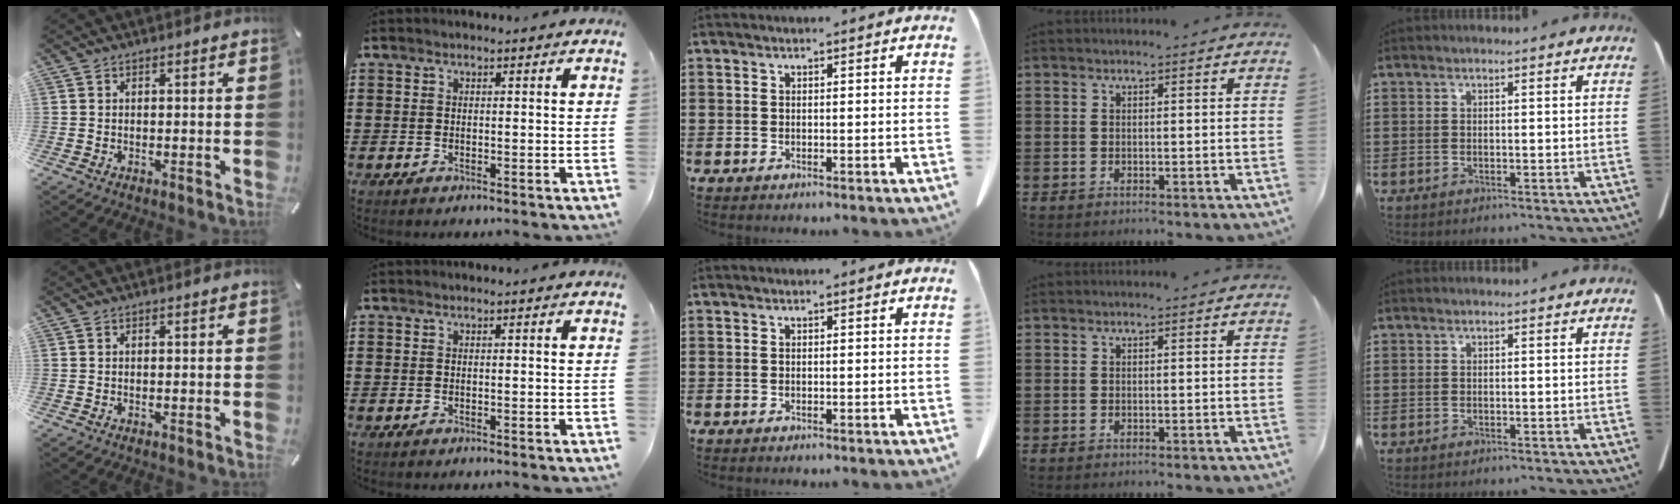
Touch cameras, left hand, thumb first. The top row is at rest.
{}